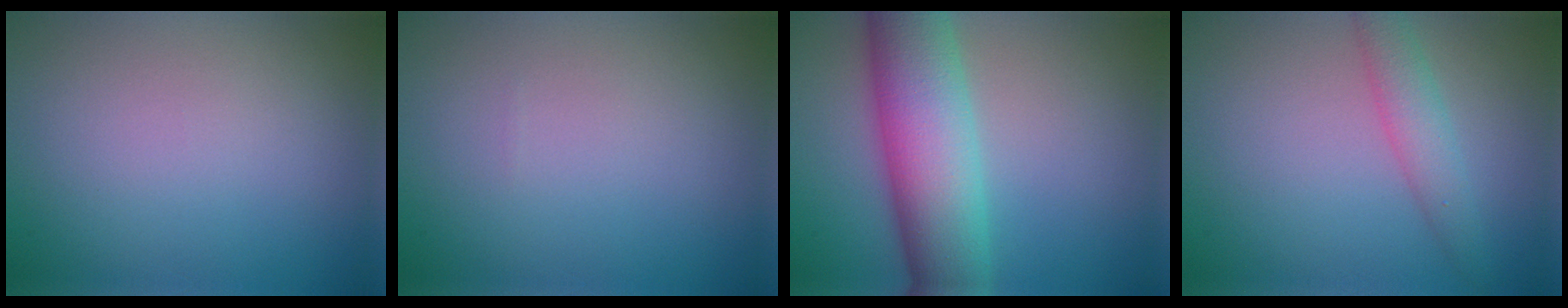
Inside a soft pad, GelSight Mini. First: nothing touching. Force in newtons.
{"total": 0.0}
{"total": 9.8, "press": 9.8, "slide": 0.2}
{"total": 2.7, "press": 2.7, "slide": 0.2}